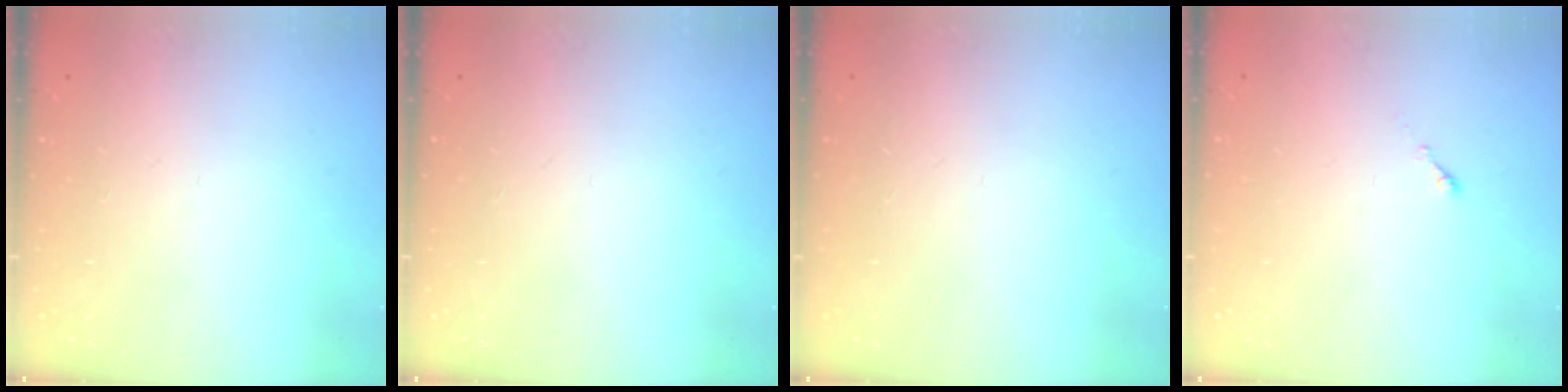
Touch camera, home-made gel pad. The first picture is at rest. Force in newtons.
{"total": 0.0}
{"total": 0.0}
{"total": 0.0}